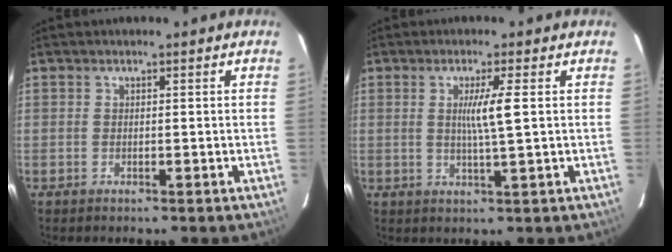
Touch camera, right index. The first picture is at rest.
{"total": 4.4, "force": [0.7, -0.7, 4.3], "torque": [-0.080, -0.007, 0.011]}